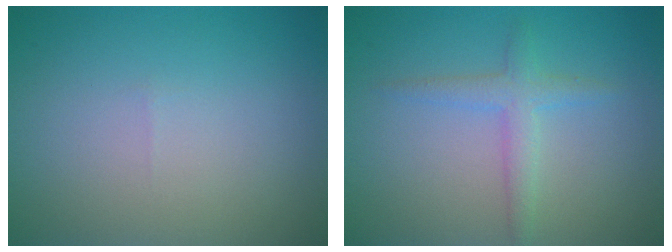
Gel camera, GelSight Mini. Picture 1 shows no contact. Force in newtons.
{"total": 2.2, "press": 2.2, "slide": 0.0}